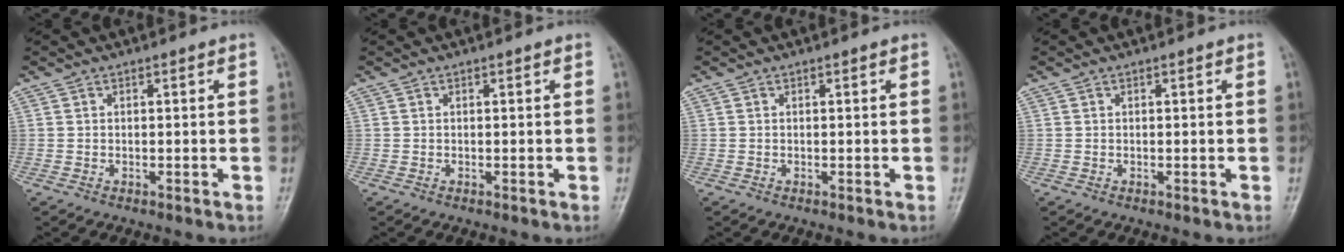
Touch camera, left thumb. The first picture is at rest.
{"total": 0.0}
{"total": 0.0}
{"total": 0.0}